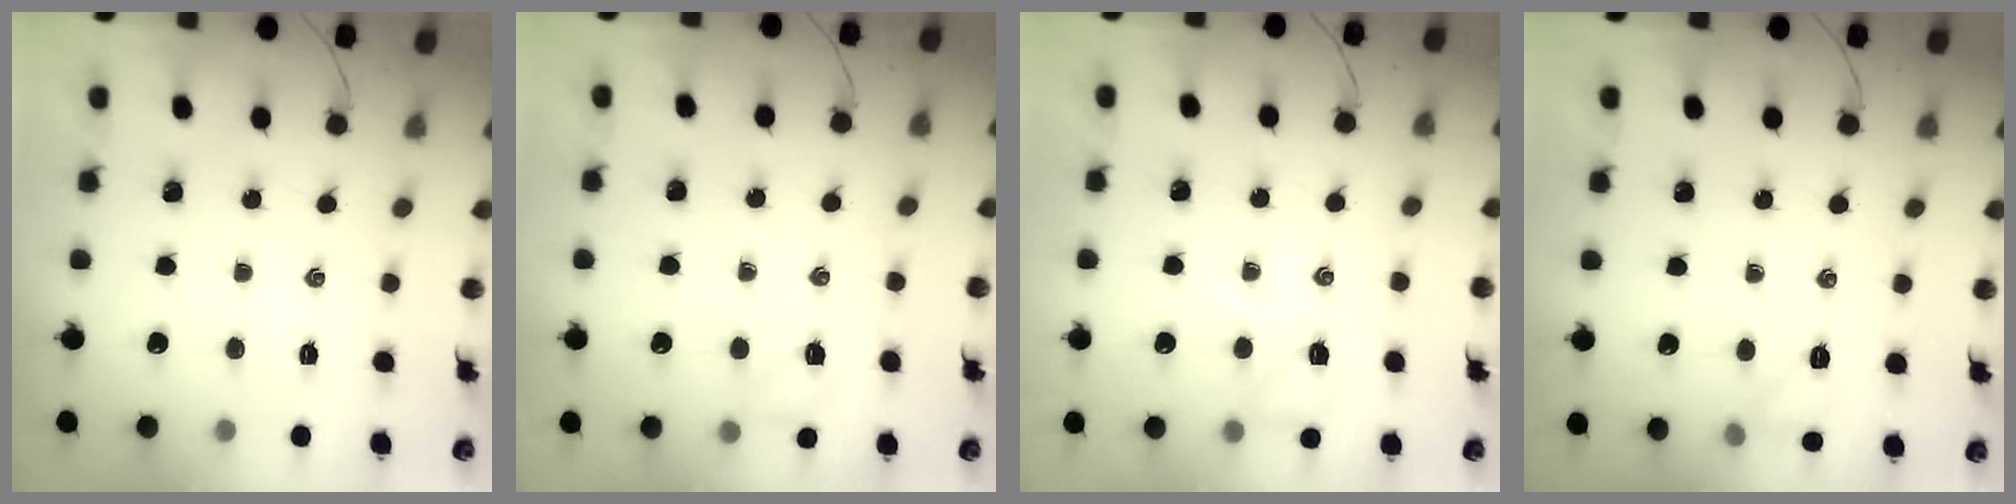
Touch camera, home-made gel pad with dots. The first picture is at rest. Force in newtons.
{"total": 3.7, "press": 3.5, "slide": 1.3}
{"total": 5.1, "press": 4.9, "slide": 1.3}
{"total": 6.1, "press": 5.9, "slide": 1.6}